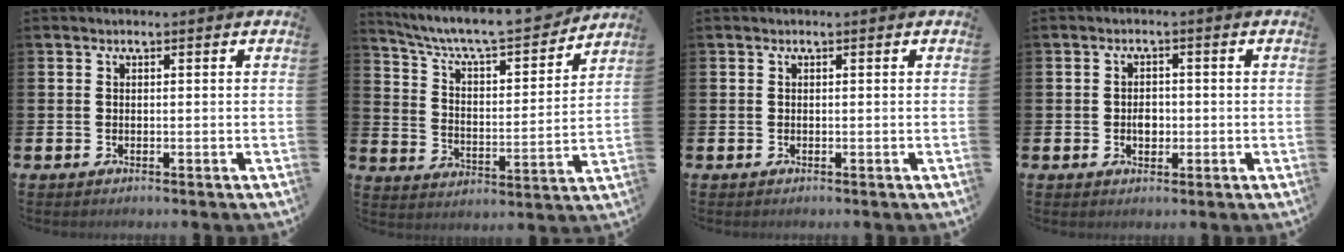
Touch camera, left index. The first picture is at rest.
{"total": 8.6, "force": [7.8, 1.7, 3.1], "torque": [-0.089, -0.060, 0.131]}
{"total": 0.0}
{"total": 2.2, "force": [-0.4, 1.7, 1.4], "torque": [-0.007, -0.002, -0.013]}